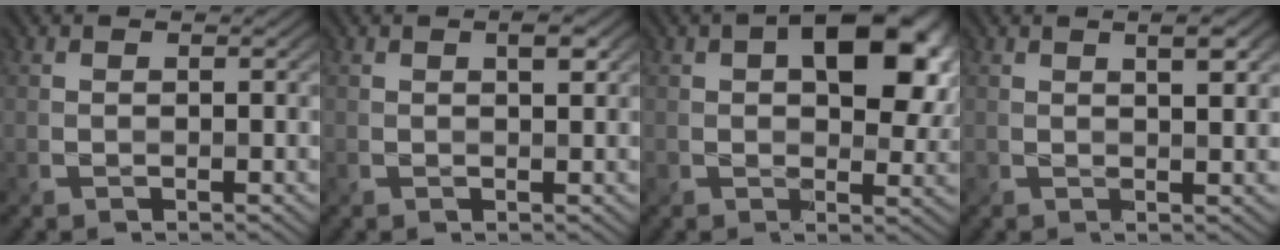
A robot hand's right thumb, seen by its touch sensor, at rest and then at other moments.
{"total": 1.5, "force": [0.6, 0.5, 1.3], "torque": [-0.020, 0.000, 0.011]}
{"total": 12.0, "force": [3.8, 6.8, 9.2], "torque": [-0.138, -0.002, 0.064]}
{"total": 2.6, "force": [1.3, 0.5, 2.2], "torque": [-0.036, -0.001, 0.022]}